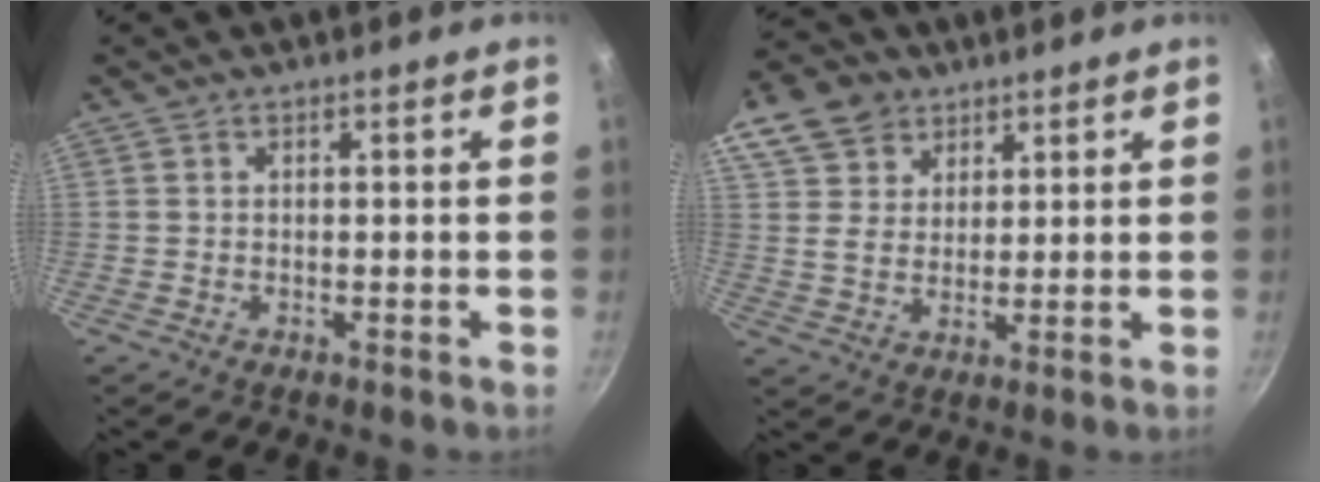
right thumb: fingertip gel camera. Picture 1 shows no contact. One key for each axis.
{"total": 11.4, "fx": 6.5, "fy": 8.2, "fz": 4.5, "tx": -0.066, "ty": -0.007, "tz": 0.113}